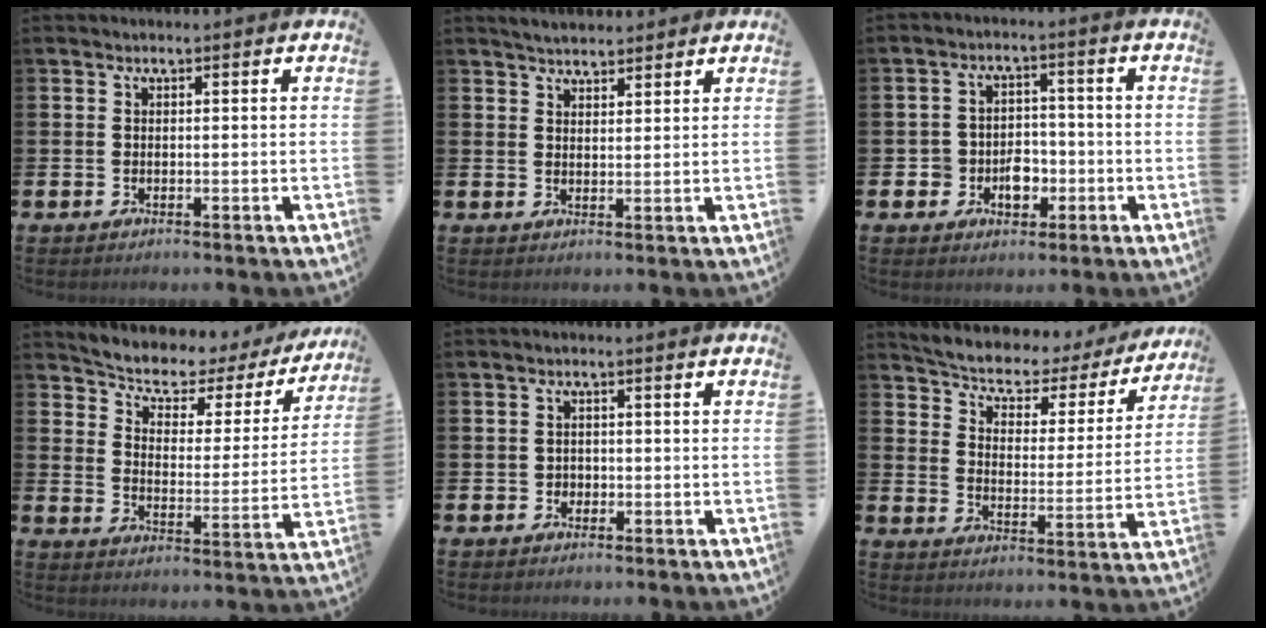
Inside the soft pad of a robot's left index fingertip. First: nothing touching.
{"total": 3.3, "force": [3.2, 0.8, 0.2], "torque": [-0.010, -0.010, 0.059]}
{"total": 4.6, "force": [-1.8, 3.8, 1.8], "torque": [-0.029, 0.005, -0.040]}
{"total": 5.2, "force": [4.5, 2.1, 1.4], "torque": [-0.058, -0.034, 0.071]}
{"total": 1.3, "force": [-0.4, 1.3, 0.2], "torque": [-0.002, 0.004, -0.013]}
{"total": 4.8, "force": [4.3, 1.9, 1.0], "torque": [-0.049, -0.035, 0.066]}